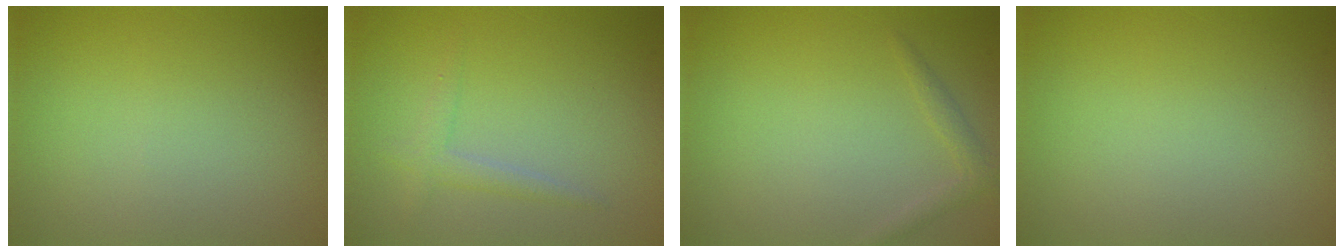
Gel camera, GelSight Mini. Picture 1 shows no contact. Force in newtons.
{"total": 1.6, "press": 1.5, "slide": 0.1}
{"total": 1.1, "press": 1.1, "slide": 0.1}
{"total": 0.0}